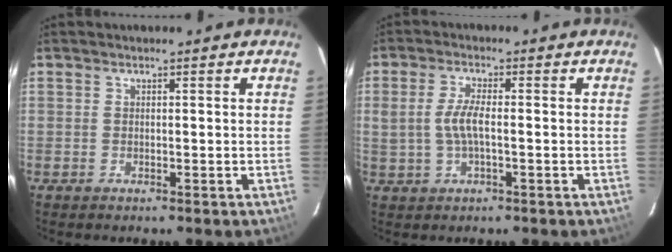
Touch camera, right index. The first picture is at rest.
{"total": 4.7, "force": [-0.4, 1.5, 4.5], "torque": [-0.087, 0.000, -0.003]}